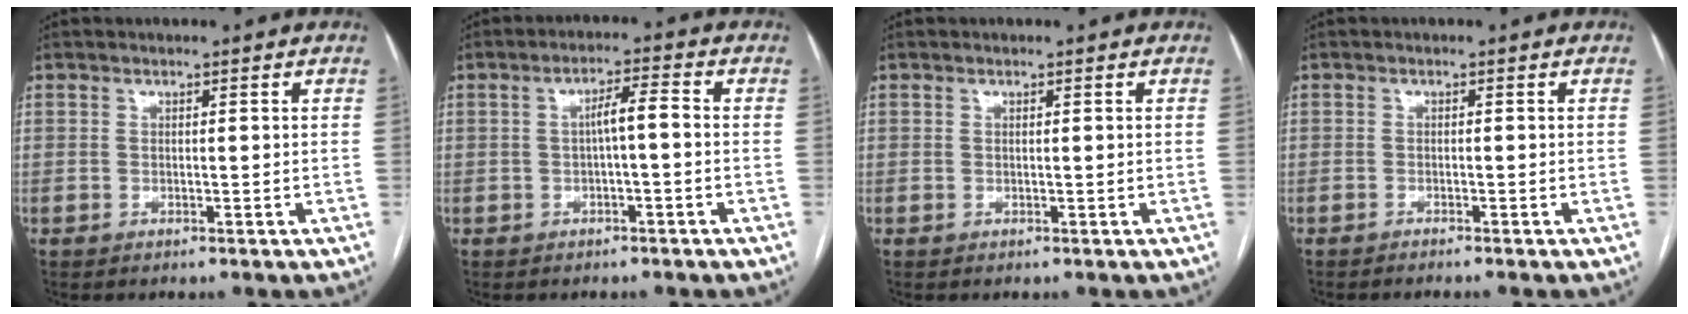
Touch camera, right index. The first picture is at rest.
{"total": 3.7, "force": [-0.3, 0.5, 3.7], "torque": [-0.061, 0.013, -0.002]}
{"total": 0.0}
{"total": 1.7, "force": [-1.5, -0.2, 0.7], "torque": [-0.009, 0.002, -0.020]}